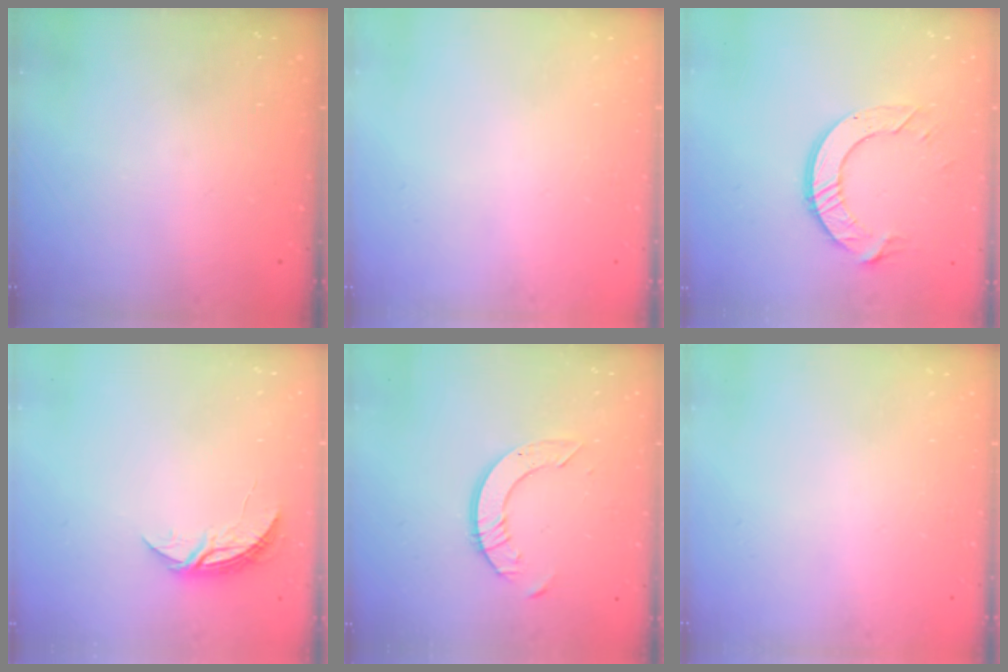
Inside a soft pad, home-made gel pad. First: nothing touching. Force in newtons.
{"total": 0.0}
{"total": 9.7, "press": 9.7, "slide": 0.8}
{"total": 6.2, "press": 6.2, "slide": 0.5}
{"total": 6.9, "press": 6.8, "slide": 0.7}
{"total": 0.0}